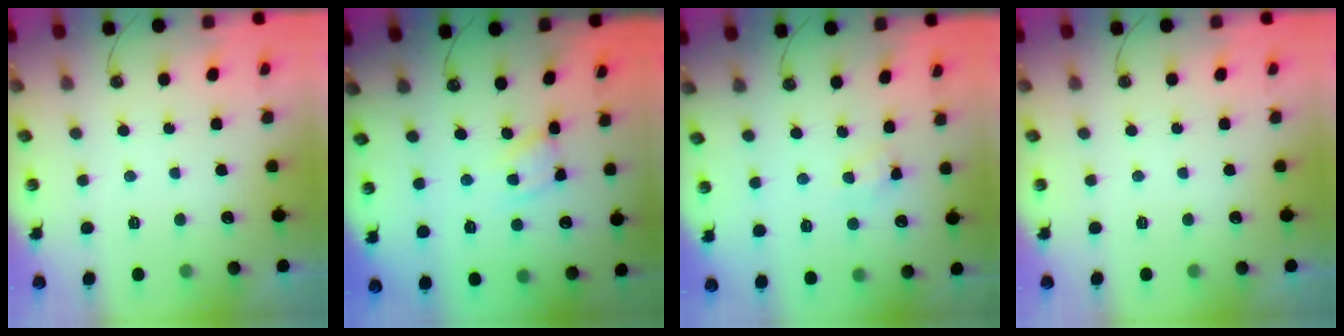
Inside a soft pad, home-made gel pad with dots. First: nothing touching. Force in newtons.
{"total": 3.6, "press": 3.6, "slide": 0.2}
{"total": 4.3, "press": 4.3, "slide": 0.6}
{"total": 0.0}